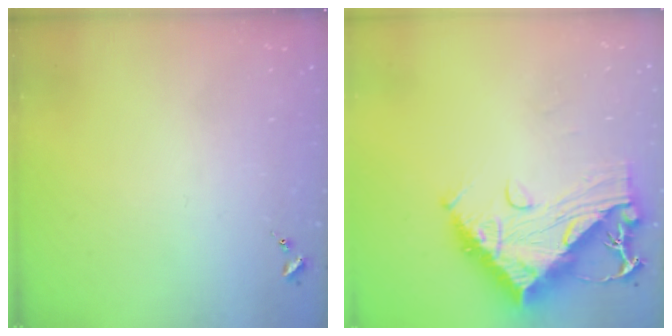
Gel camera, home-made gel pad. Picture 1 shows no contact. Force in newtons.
{"total": 14.5, "press": 14.4, "slide": 1.6}